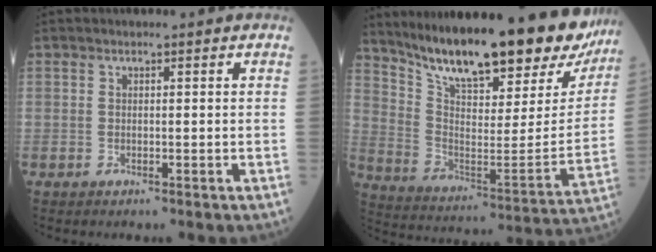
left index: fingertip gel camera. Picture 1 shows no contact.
{"total": 28.8, "force": [23.4, 6.8, 15.3], "torque": [-0.247, -0.049, 0.330]}